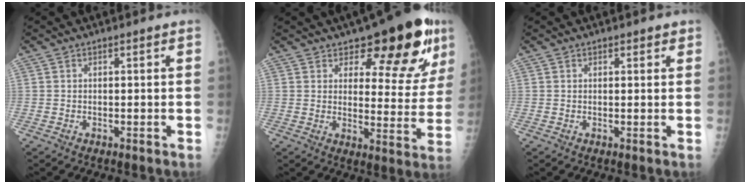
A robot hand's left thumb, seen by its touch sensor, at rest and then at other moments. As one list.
[{"total": 16.6, "force": [10.1, 7.2, 11.1], "torque": [-0.078, -0.060, 0.133]}, {"total": 1.3, "force": [0.9, 0.7, 0.6], "torque": [0.005, -0.003, 0.006]}]